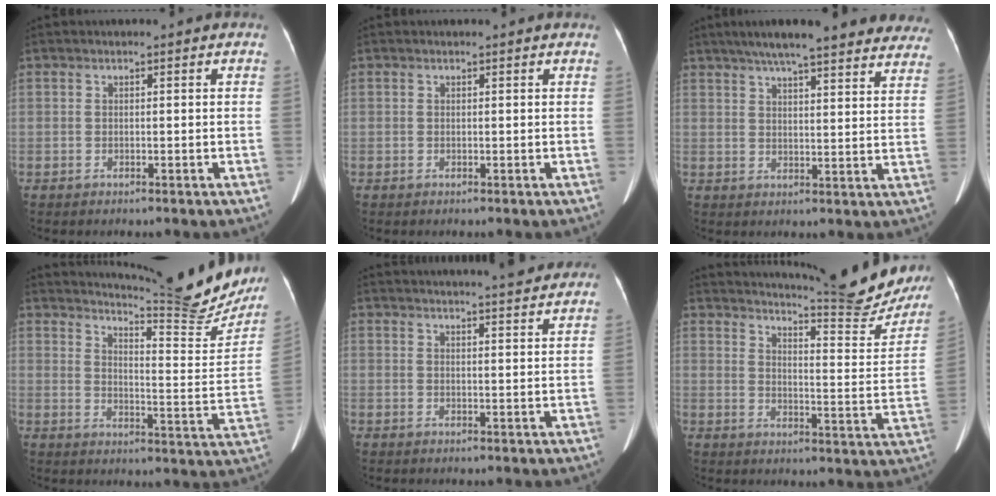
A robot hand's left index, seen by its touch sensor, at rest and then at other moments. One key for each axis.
{"total": 1.4, "fx": 1.3, "fy": 0.4, "fz": 0.2, "tx": -0.015, "ty": 0.014, "tz": 0.009}
{"total": 25.3, "fx": 21.7, "fy": 3.8, "fz": 12.6, "tx": -0.185, "ty": 0.001, "tz": 0.260}
{"total": 20.6, "fx": 19.0, "fy": 1.5, "fz": 7.7, "tx": -0.109, "ty": -0.086, "tz": 0.229}
{"total": 14.5, "fx": 13.4, "fy": 1.0, "fz": 5.3, "tx": -0.074, "ty": 0.016, "tz": 0.165}
{"total": 21.0, "fx": 19.5, "fy": 1.1, "fz": 7.6, "tx": -0.108, "ty": -0.088, "tz": 0.235}